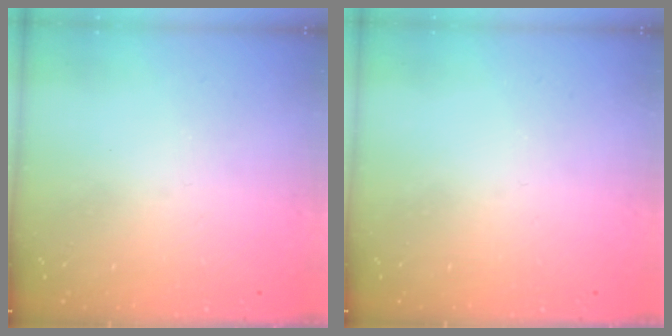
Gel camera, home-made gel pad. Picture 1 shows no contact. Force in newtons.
{"total": 0.0}